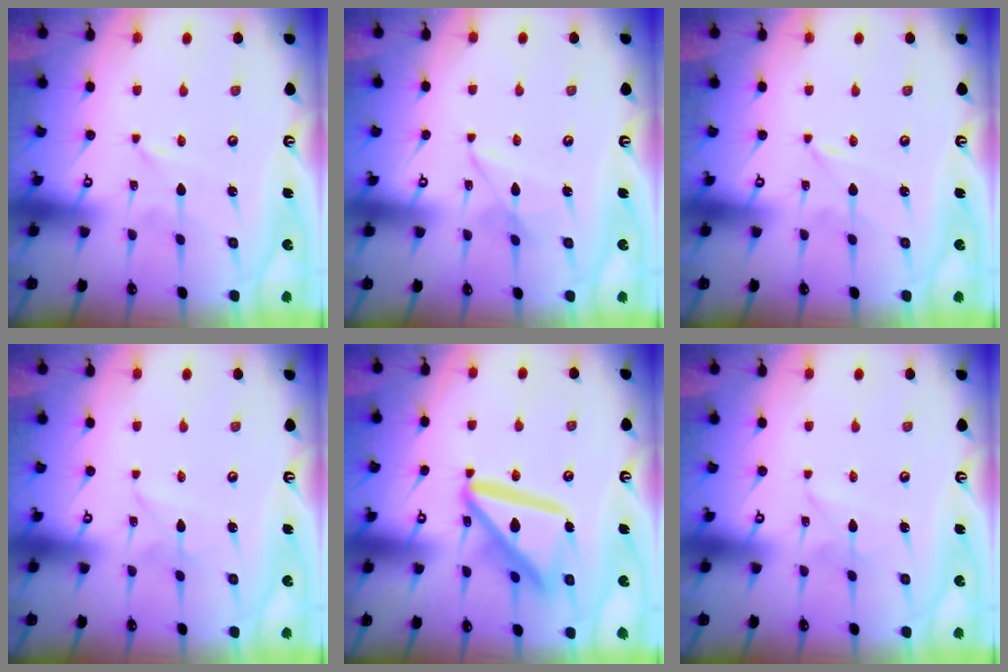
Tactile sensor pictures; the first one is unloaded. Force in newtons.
{"total": 4.1, "press": 4.1, "slide": 0.4}
{"total": 0.0}
{"total": 1.9, "press": 1.9, "slide": 0.2}
{"total": 18.1, "press": 18.0, "slide": 1.8}
{"total": 1.9, "press": 1.9, "slide": 0.2}